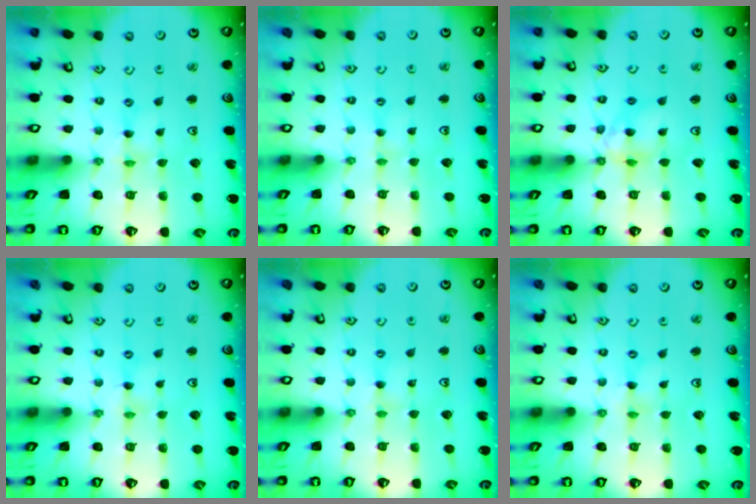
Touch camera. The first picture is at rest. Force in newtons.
{"total": 1.7, "press": 1.7, "slide": 0.3}
{"total": 9.0, "press": 9.0, "slide": 1.0}
{"total": 0.0}
{"total": 2.0, "press": 2.0, "slide": 0.4}
{"total": 0.0}